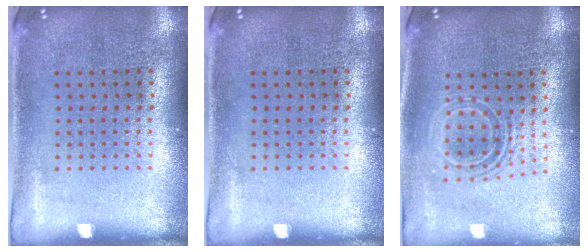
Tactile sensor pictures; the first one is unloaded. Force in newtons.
{"total": 0.0}
{"total": 1.7, "press": 1.3, "slide": 1.0}